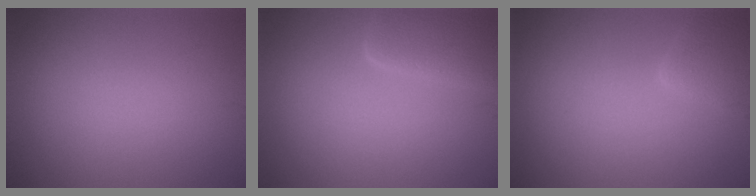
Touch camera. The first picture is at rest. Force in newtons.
{"total": 5.7, "press": 5.7, "slide": 0.5}
{"total": 2.9, "press": 2.9, "slide": 0.2}